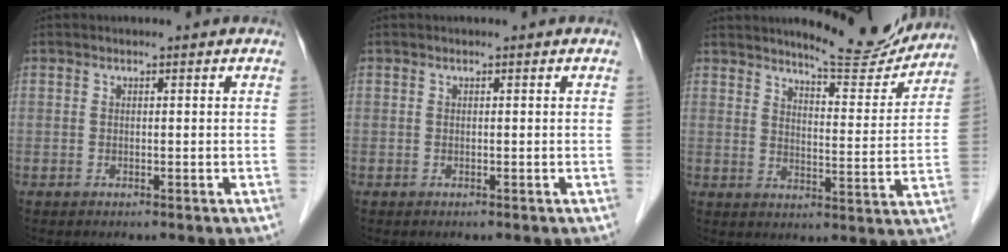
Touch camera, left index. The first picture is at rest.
{"total": 0.0}
{"total": 12.6, "force": [11.9, 1.6, 3.9], "torque": [-0.050, -0.028, 0.152]}